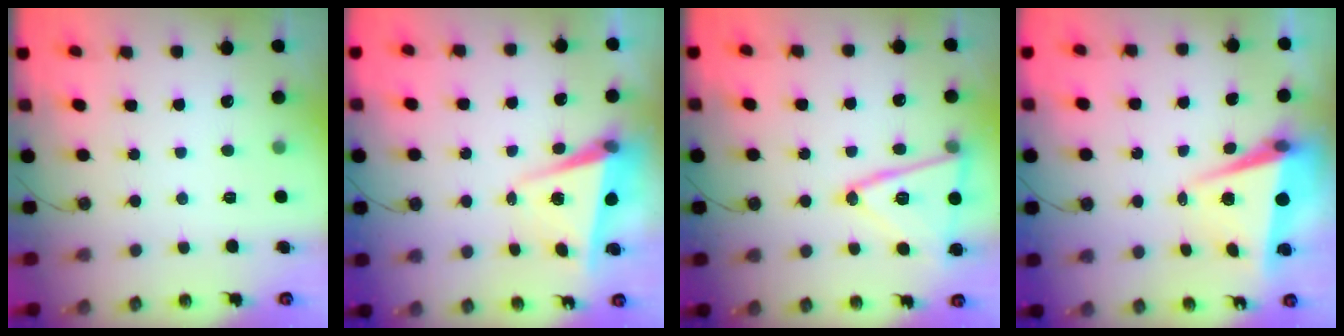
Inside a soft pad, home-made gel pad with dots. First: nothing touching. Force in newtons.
{"total": 5.3, "press": 5.0, "slide": 1.8}
{"total": 15.7, "press": 15.5, "slide": 2.5}
{"total": 6.5, "press": 6.4, "slide": 0.8}